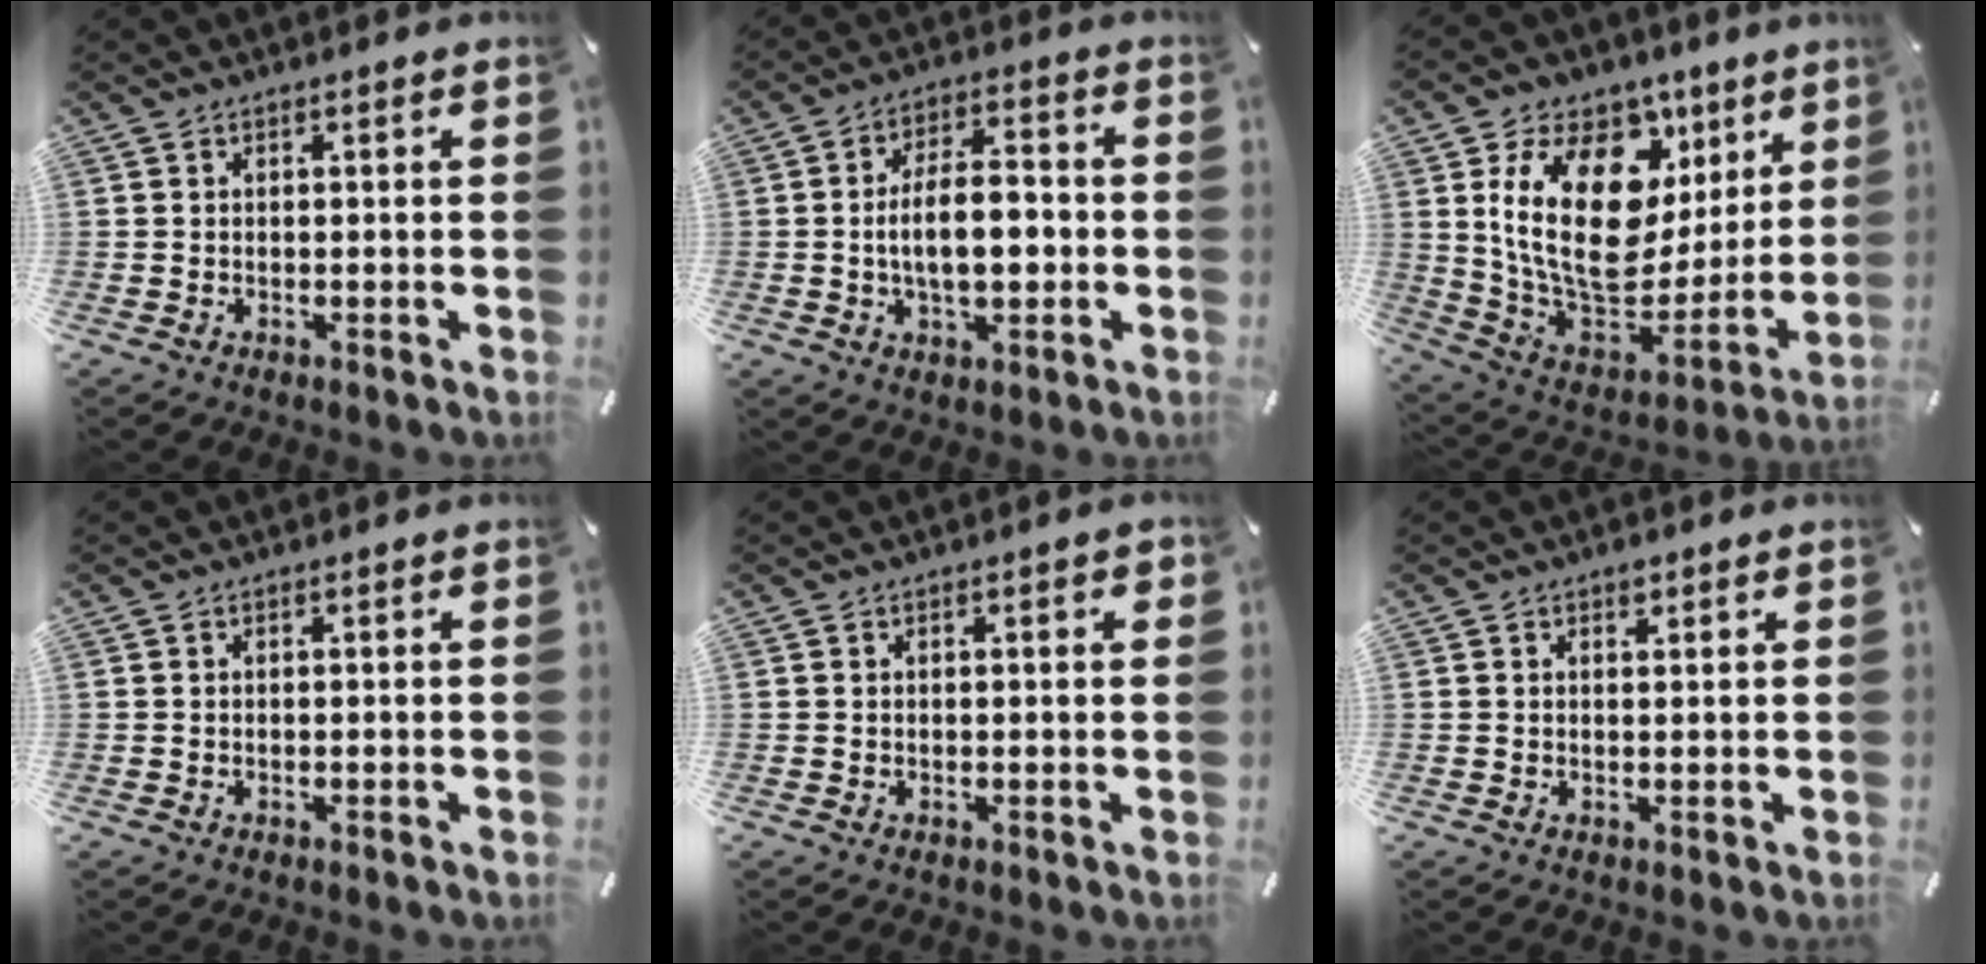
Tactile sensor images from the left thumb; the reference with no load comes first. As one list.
[{"total": 10.7, "force": [-1.4, 5.8, 8.9], "torque": [-0.149, 0.006, -0.032]}, {"total": 23.2, "force": [7.5, 15.9, 15.2], "torque": [-0.275, -0.050, 0.134]}, {"total": 0.0}, {"total": 1.2, "force": [0.3, 0.3, 1.1], "torque": [-0.013, -0.001, 0.003]}, {"total": 1.4, "force": [0.9, 0.8, 0.9], "torque": [-0.011, -0.002, 0.014]}]